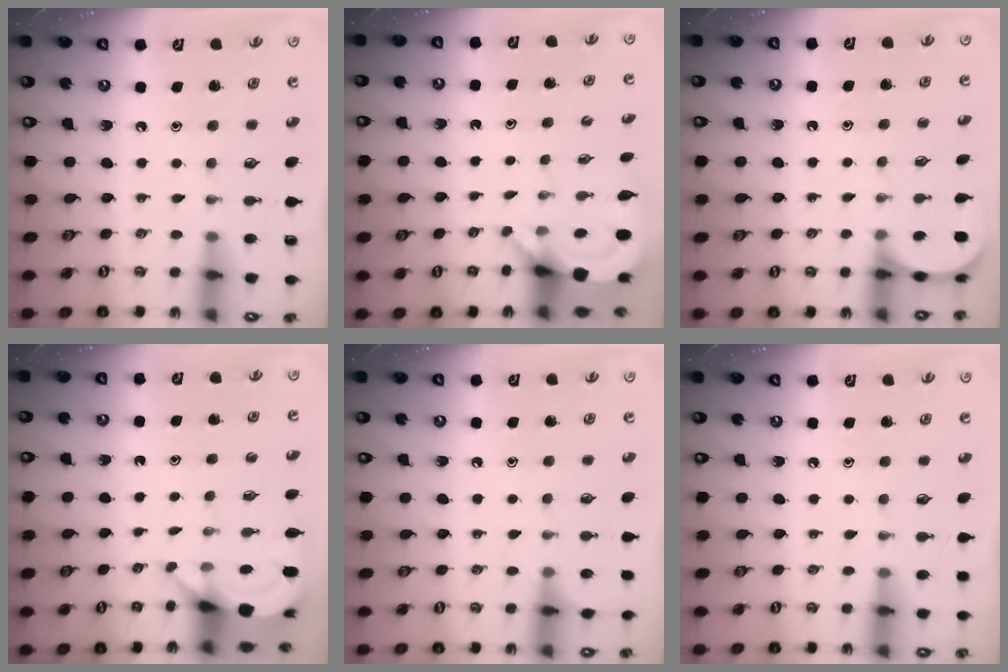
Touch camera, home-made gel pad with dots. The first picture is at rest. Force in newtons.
{"total": 3.9, "press": 3.8, "slide": 0.2}
{"total": 1.4, "press": 1.4, "slide": 0.1}
{"total": 3.5, "press": 3.5, "slide": 0.2}
{"total": 4.7, "press": 4.7, "slide": 0.6}
{"total": 3.3, "press": 3.3, "slide": 0.5}